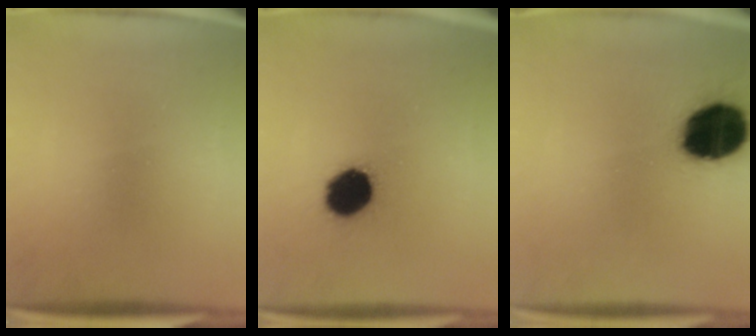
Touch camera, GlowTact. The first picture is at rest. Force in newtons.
{"total": 11.9}
{"total": 19.5}